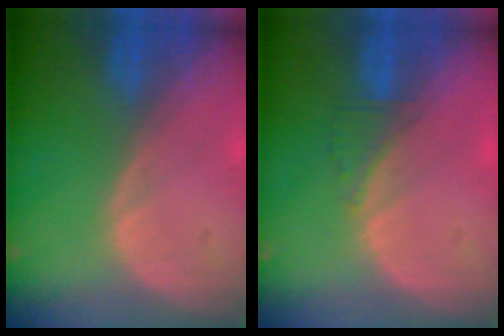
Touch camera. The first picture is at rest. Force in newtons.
{"total": 1.7, "press": 1.6, "slide": 0.7}